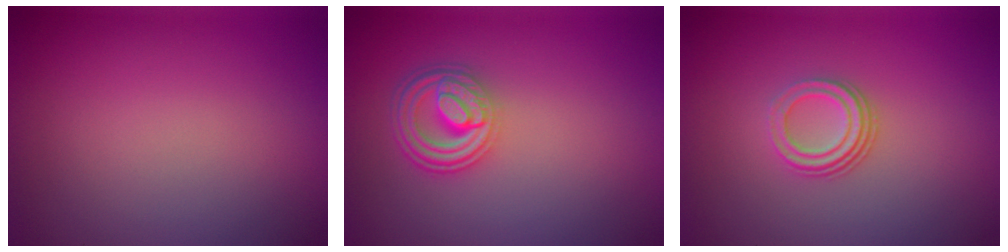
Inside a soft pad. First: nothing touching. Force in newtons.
{"total": 4.6, "press": 3.5, "slide": 3.0}
{"total": 2.9, "press": 2.0, "slide": 2.0}